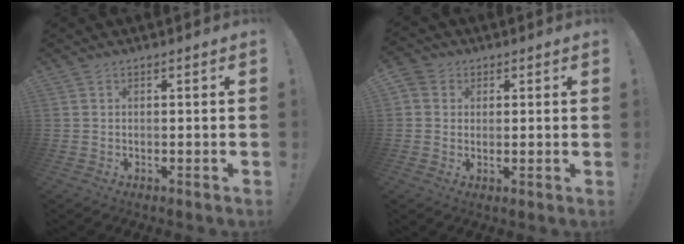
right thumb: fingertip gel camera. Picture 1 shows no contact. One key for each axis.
{"total": 3.7, "fx": 1.3, "fy": 3.2, "fz": 1.1, "tx": -0.013, "ty": -0.003, "tz": 0.025}